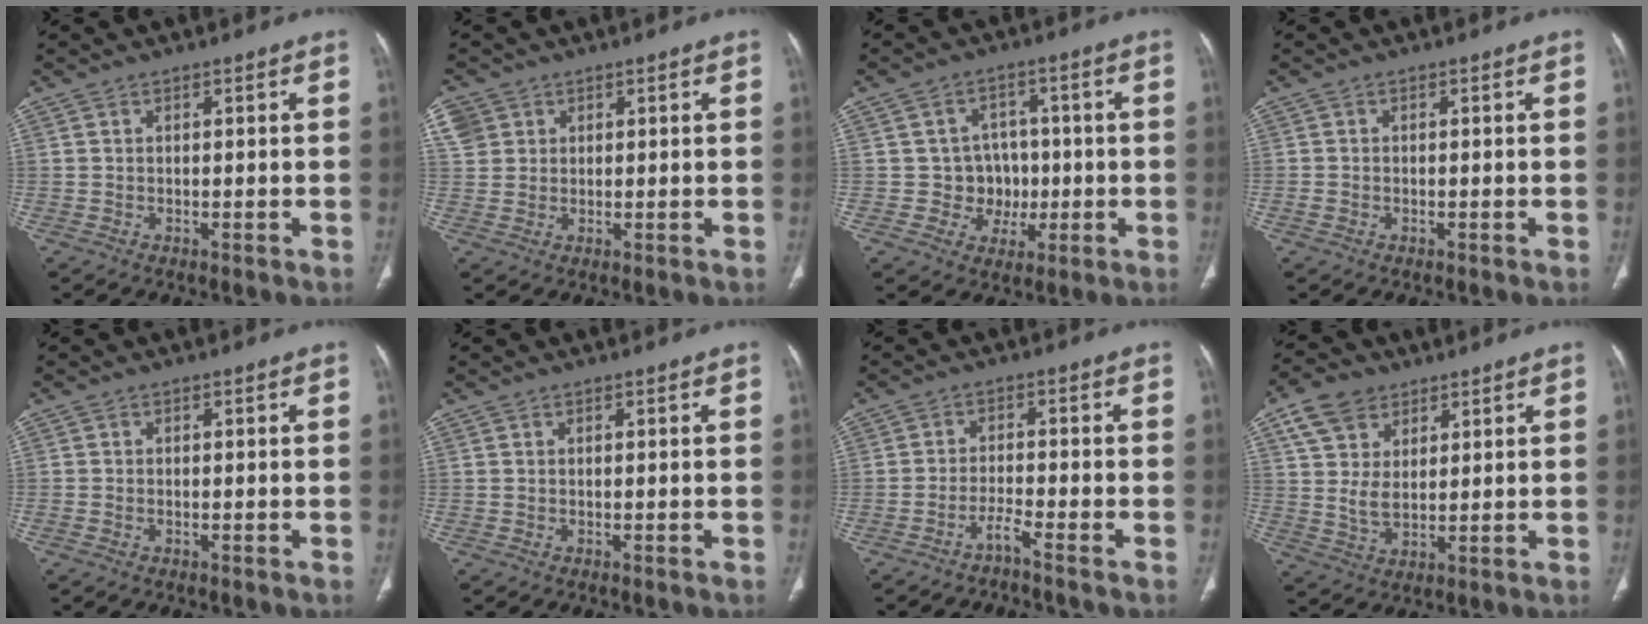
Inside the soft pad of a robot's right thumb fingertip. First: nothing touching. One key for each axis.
{"total": 6.9, "fx": 3.0, "fy": 5.9, "fz": 2.1, "tx": -0.049, "ty": 0.009, "tz": 0.068}
{"total": 7.1, "fx": -0.6, "fy": 6.8, "fz": 1.9, "tx": 0.019, "ty": 0.020, "tz": -0.007}
{"total": 1.0, "fx": -0.4, "fy": 0.7, "fz": 0.5, "tx": -0.010, "ty": 0.004, "tz": -0.008}
{"total": 0.6, "fx": -0.3, "fy": 0.4, "fz": 0.4, "tx": -0.007, "ty": 0.004, "tz": -0.006}
{"total": 0.0}
{"total": 2.5, "fx": -2.2, "fy": -0.4, "fz": 1.2, "tx": -0.030, "ty": 0.016, "tz": -0.044}
{"total": 9.7, "fx": 4.9, "fy": 6.6, "fz": 5.2, "tx": -0.081, "ty": -0.017, "tz": 0.096}